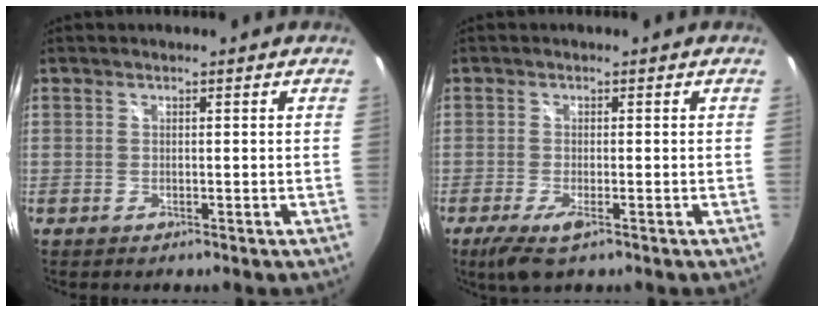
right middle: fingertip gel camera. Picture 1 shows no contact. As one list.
[{"total": 4.7, "force": [-2.6, 1.0, 3.8], "torque": [-0.082, -0.019, -0.046]}]